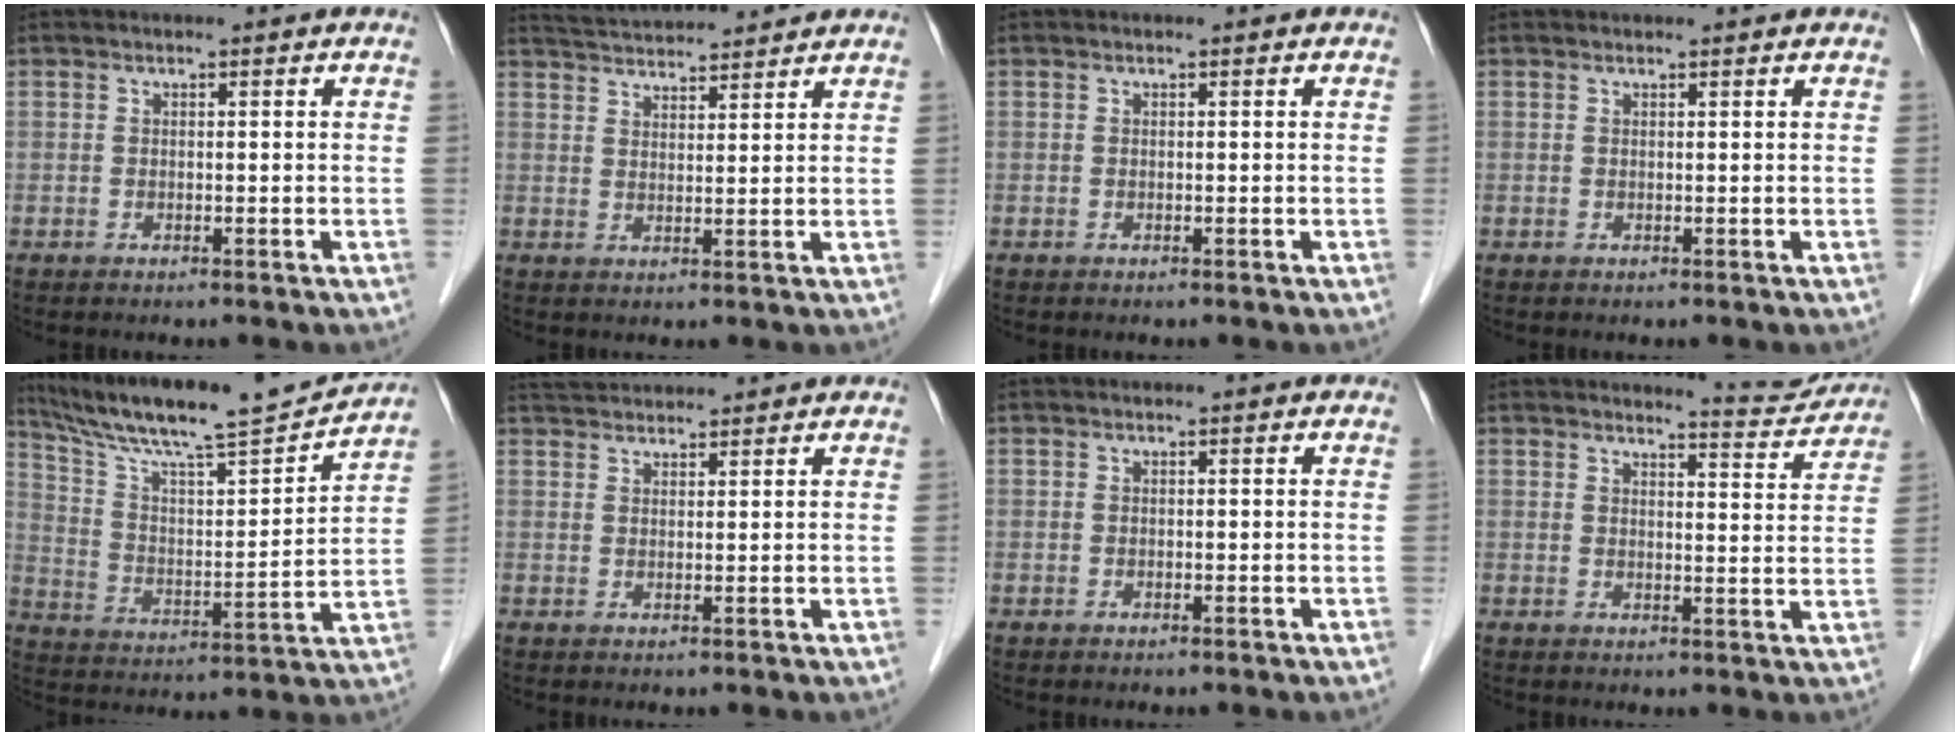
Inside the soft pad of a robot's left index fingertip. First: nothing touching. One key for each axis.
{"total": 9.0, "fx": 8.7, "fy": 0.6, "fz": 2.3, "tx": -0.046, "ty": 0.029, "tz": 0.136}
{"total": 0.0}
{"total": 1.2, "fx": 1.2, "fy": 0.0, "fz": 0.2, "tx": -0.008, "ty": 0.008, "tz": 0.017}
{"total": 19.2, "fx": 17.2, "fy": 0.0, "fz": 8.6, "tx": -0.154, "ty": -0.001, "tz": 0.280}
{"total": 5.9, "fx": 5.7, "fy": 0.5, "fz": 1.4, "tx": -0.029, "ty": 0.040, "tz": 0.095}
{"total": 0.0}
{"total": 5.7, "fx": 5.7, "fy": 0.1, "fz": 0.0, "tx": -0.008, "ty": -0.025, "tz": 0.063}